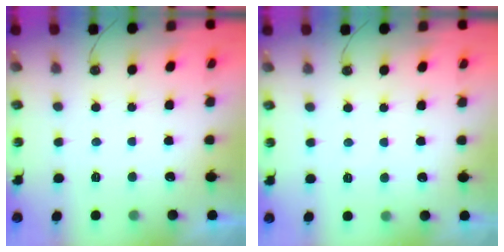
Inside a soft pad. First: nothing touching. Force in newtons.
{"total": 4.4, "press": 4.4, "slide": 0.5}